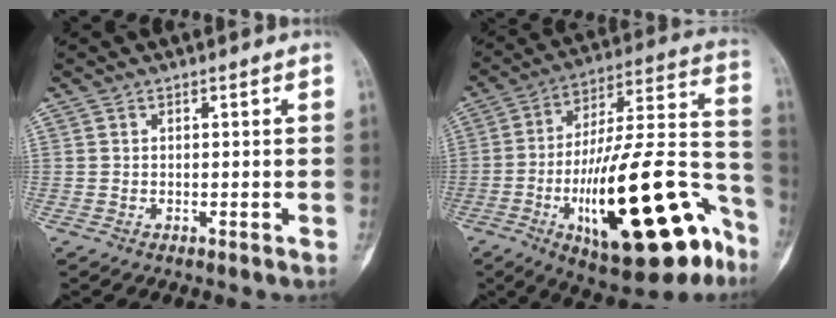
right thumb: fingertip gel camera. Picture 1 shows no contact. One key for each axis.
{"total": 31.2, "fx": -13.3, "fy": 10.3, "fz": 26.2, "tx": -0.364, "ty": 0.071, "tz": -0.193}